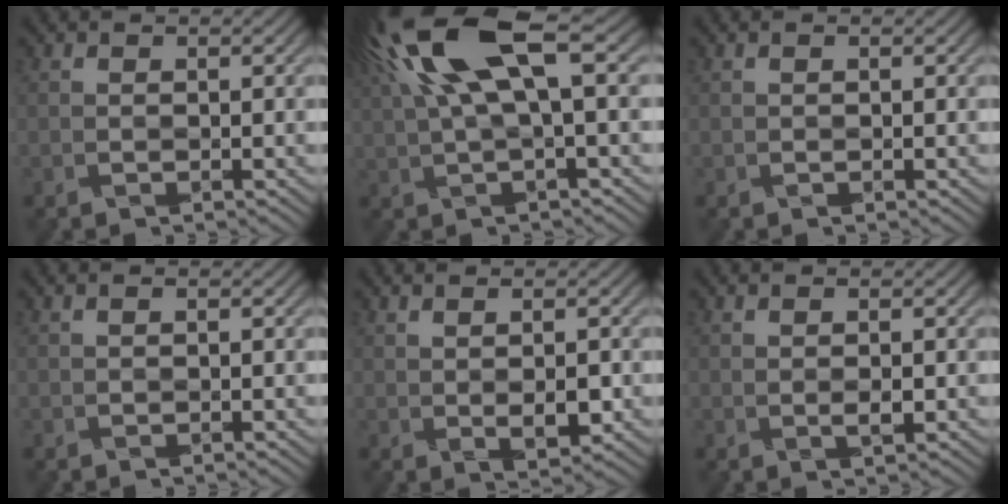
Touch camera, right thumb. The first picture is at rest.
{"total": 12.3, "force": [4.5, 3.1, 11.1], "torque": [-0.234, 0.026, 0.092]}
{"total": 0.0}
{"total": 0.0}
{"total": 2.5, "force": [0.4, 0.7, 2.4], "torque": [-0.047, -0.001, 0.015]}
{"total": 1.1, "force": [0.2, 0.1, 1.1], "torque": [-0.023, 0.002, 0.005]}